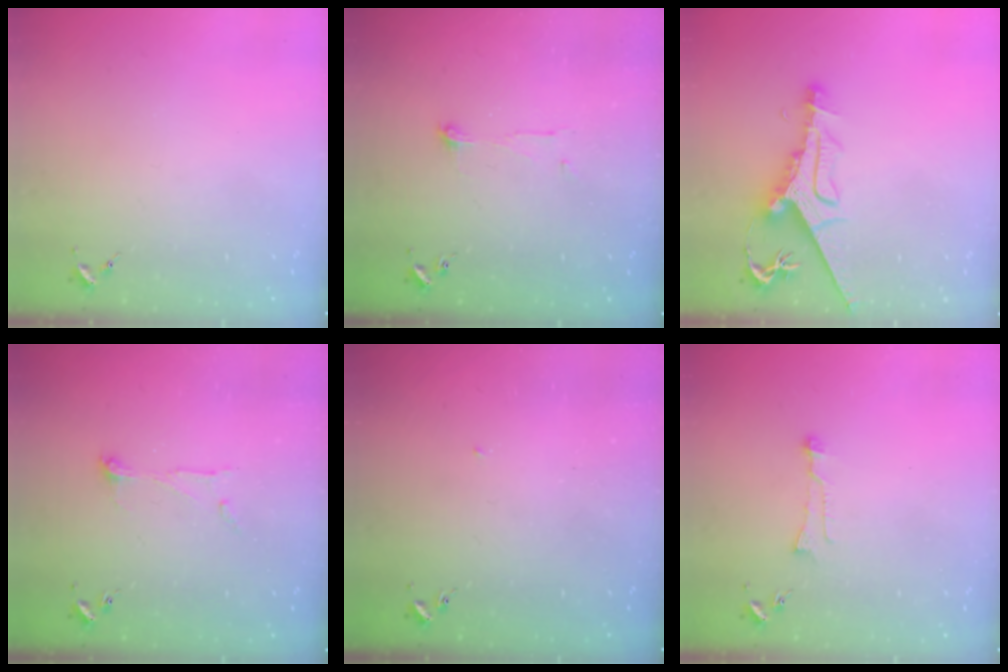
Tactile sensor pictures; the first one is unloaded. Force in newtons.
{"total": 4.8, "press": 4.8, "slide": 0.4}
{"total": 11.9, "press": 11.8, "slide": 1.3}
{"total": 6.1, "press": 6.1, "slide": 0.4}
{"total": 4.0, "press": 4.0, "slide": 0.3}
{"total": 6.5, "press": 6.5, "slide": 0.4}